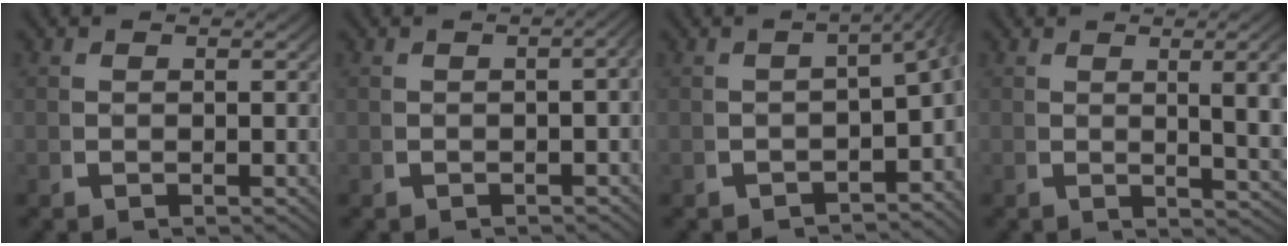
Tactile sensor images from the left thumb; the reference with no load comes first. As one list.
[{"total": 2.5, "force": [-0.7, 1.1, 2.1], "torque": [-0.023, 0.008, -0.009]}, {"total": 6.3, "force": [-1.3, 4.0, 4.7], "torque": [-0.043, 0.015, -0.028]}, {"total": 5.6, "force": [0.8, 2.2, 5.1], "torque": [-0.063, -0.005, 0.015]}]